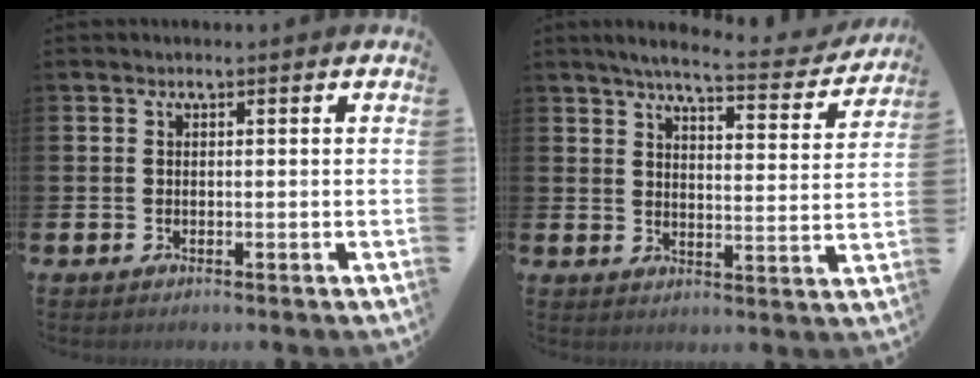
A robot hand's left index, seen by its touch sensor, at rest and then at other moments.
{"total": 5.9, "force": [5.3, 0.7, 2.5], "torque": [-0.053, -0.035, 0.083]}